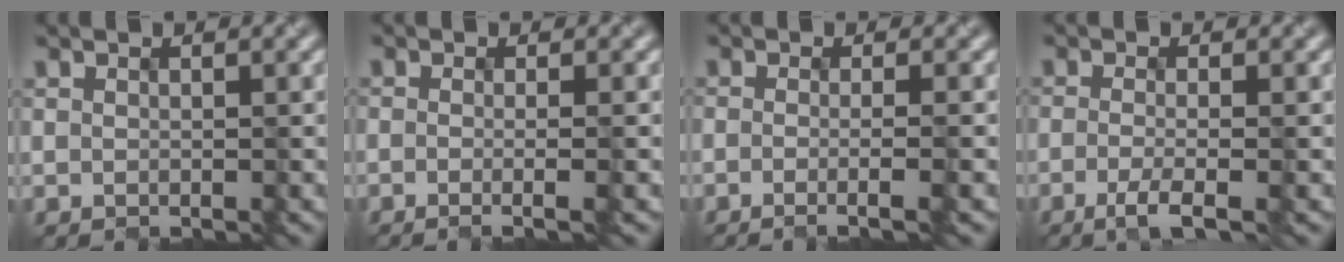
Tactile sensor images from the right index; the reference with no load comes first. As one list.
[{"total": 1.9, "force": [-0.7, 0.5, 1.7], "torque": [-0.013, 0.000, -0.022]}, {"total": 2.3, "force": [-0.9, 0.5, 2.1], "torque": [-0.015, -0.004, -0.021]}, {"total": 2.7, "force": [-1.5, 0.4, 2.2], "torque": [-0.035, -0.003, -0.031]}]